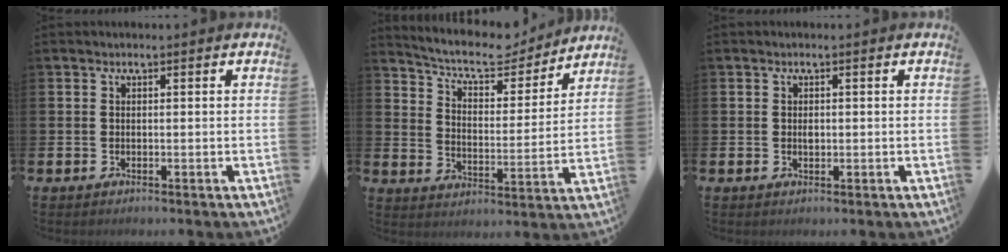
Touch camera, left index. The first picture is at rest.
{"total": 8.4, "force": [7.7, 2.3, 2.6], "torque": [-0.074, -0.054, 0.132]}
{"total": 1.1, "force": [0.1, 0.7, 0.8], "torque": [-0.014, 0.004, -0.001]}